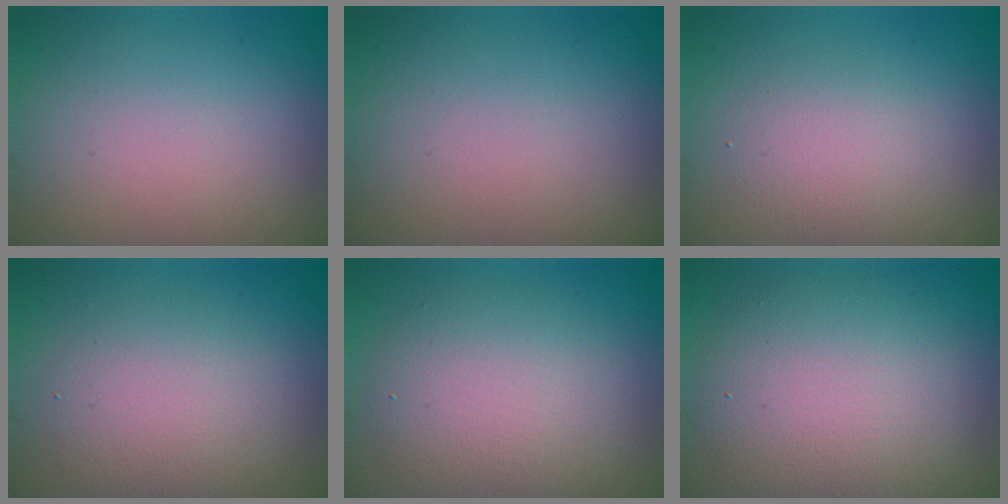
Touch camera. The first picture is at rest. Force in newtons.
{"total": 0.0}
{"total": 2.5, "press": 2.4, "slide": 0.1}
{"total": 3.9, "press": 3.9, "slide": 0.3}
{"total": 5.6, "press": 5.6, "slide": 0.2}
{"total": 8.7, "press": 8.7, "slide": 0.7}